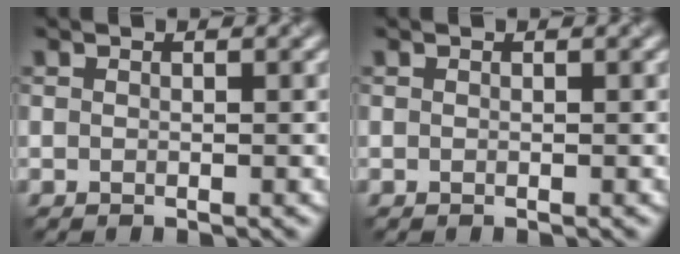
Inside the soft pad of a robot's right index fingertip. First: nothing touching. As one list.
[{"total": 0.0}]